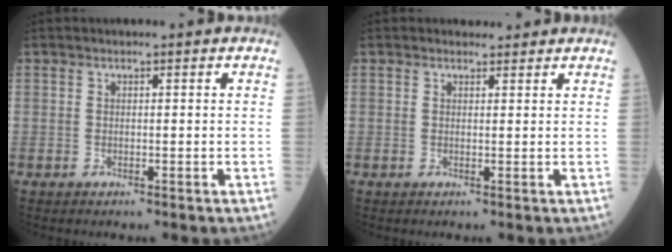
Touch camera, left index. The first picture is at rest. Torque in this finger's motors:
{"motor_torque": [0.65, -0.80, 0.02, 0.01]}